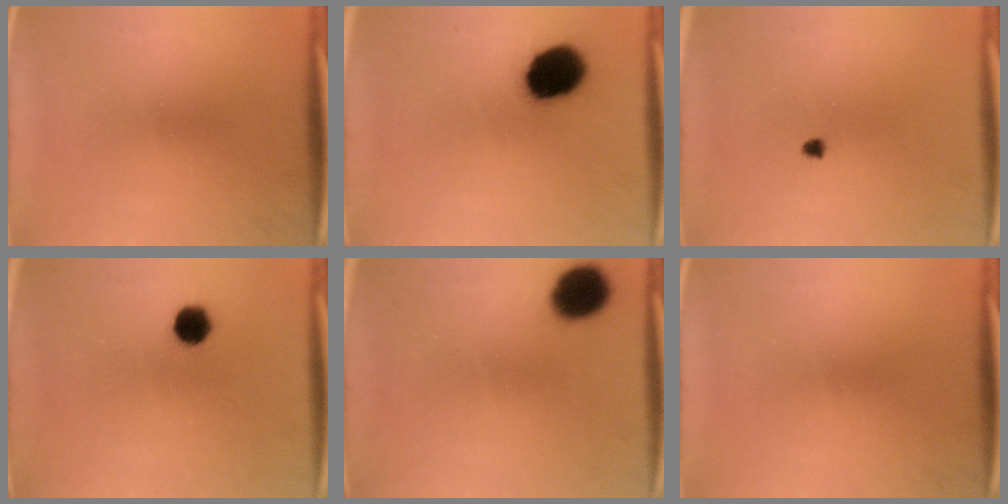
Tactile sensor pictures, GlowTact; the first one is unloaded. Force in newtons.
{"total": 14.0}
{"total": 1.0}
{"total": 5.5}
{"total": 9.2}
{"total": 0.0}